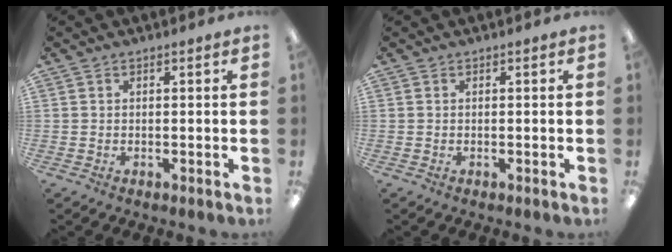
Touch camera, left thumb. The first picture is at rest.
{"total": 0.0}